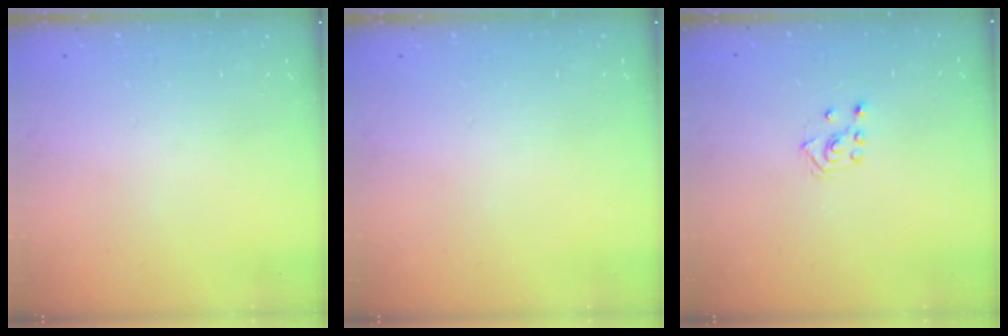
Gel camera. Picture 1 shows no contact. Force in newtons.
{"total": 0.0}
{"total": 2.8, "press": 2.7, "slide": 0.5}